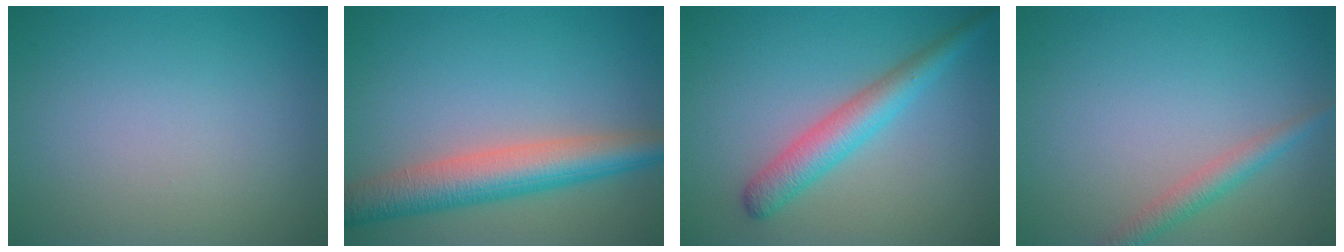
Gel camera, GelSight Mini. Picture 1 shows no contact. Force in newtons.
{"total": 6.2, "press": 6.2, "slide": 0.3}
{"total": 3.9, "press": 3.9, "slide": 0.1}
{"total": 2.1, "press": 2.1, "slide": 0.0}